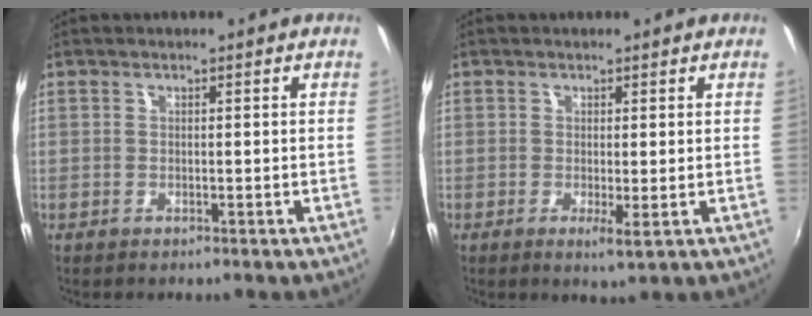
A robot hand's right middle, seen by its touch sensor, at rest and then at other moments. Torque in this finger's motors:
{"motor_torque": [0.95, -1.19, 0.09, 0.05]}